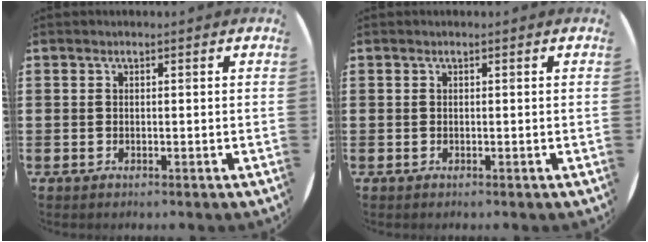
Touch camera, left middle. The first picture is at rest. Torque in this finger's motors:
{"motor_torque": [-0.02, -0.02, 0.00, 0.00]}